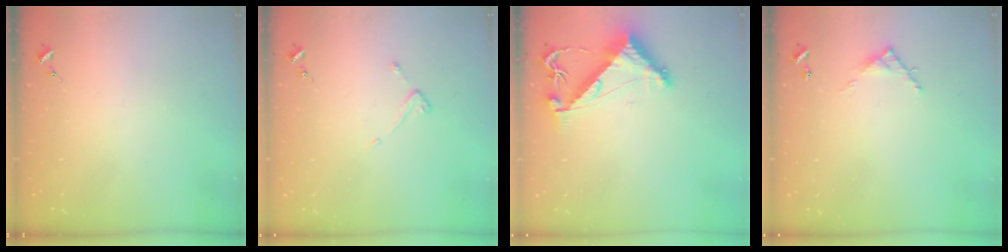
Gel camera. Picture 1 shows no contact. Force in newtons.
{"total": 3.6, "press": 3.6, "slide": 0.3}
{"total": 8.0, "press": 8.0, "slide": 0.7}
{"total": 5.5, "press": 5.5, "slide": 0.3}